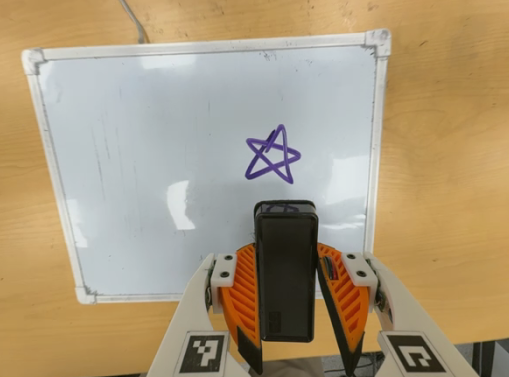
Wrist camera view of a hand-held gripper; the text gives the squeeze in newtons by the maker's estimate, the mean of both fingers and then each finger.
{"total": 4.6, "left": 3.6, "right": 5.6}